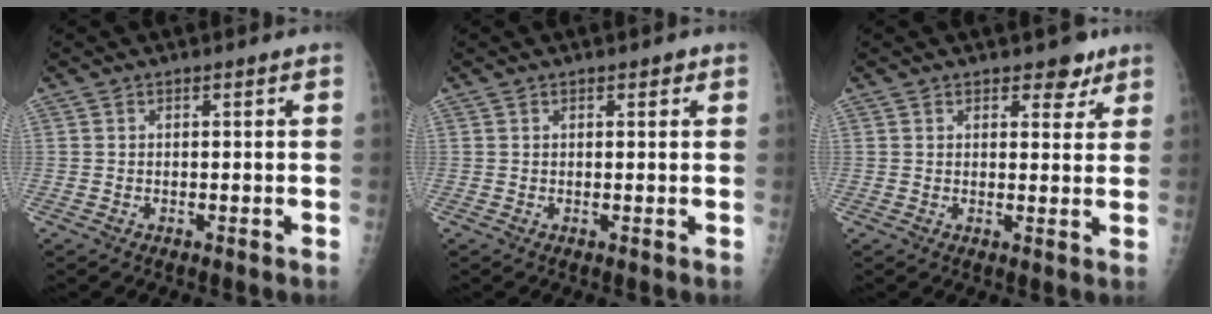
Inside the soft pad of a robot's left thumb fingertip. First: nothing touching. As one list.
[{"total": 1.2, "force": [0.7, 0.6, 0.8], "torque": [-0.003, 0.000, 0.006]}, {"total": 4.1, "force": [2.8, 2.3, 2.0], "torque": [-0.001, -0.013, 0.035]}]